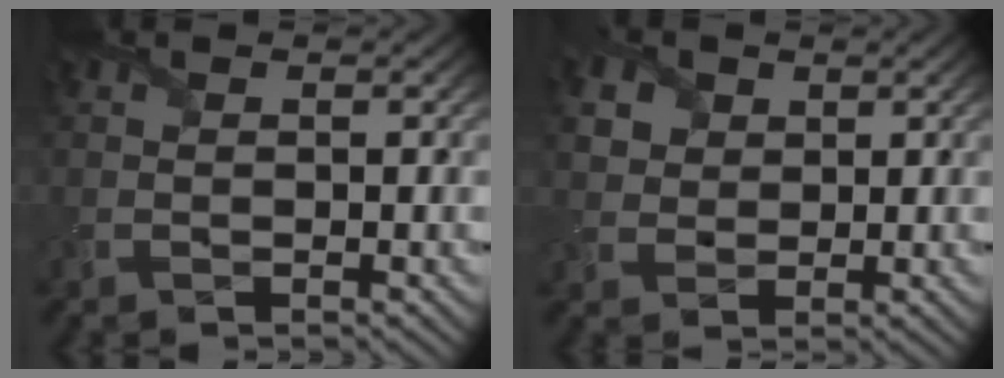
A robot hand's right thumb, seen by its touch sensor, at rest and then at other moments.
{"total": 4.9, "force": [2.3, 3.9, 2.0], "torque": [-0.091, 0.006, 0.041]}